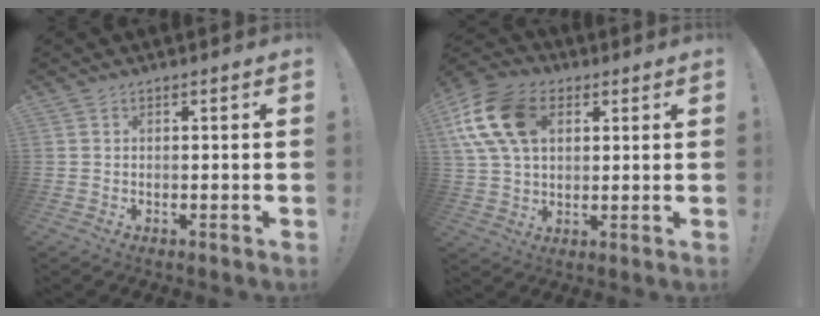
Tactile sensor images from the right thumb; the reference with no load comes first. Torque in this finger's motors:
{"motor_torque": [1.09, 1.49, 1.52, 0.42, 0.18]}